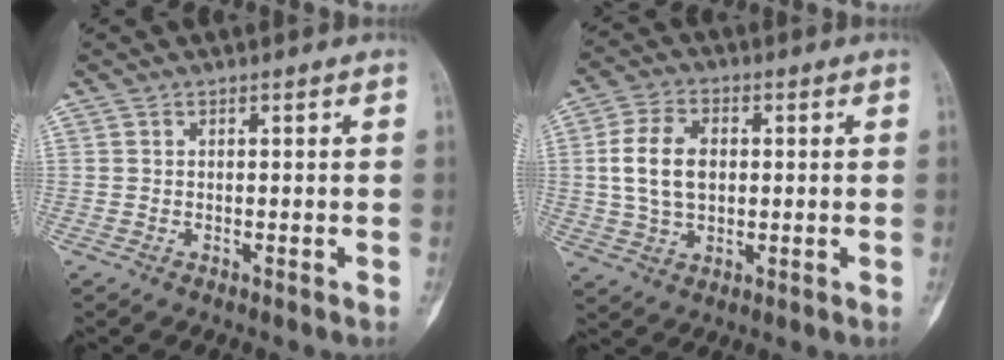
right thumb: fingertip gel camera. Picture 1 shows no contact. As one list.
[{"total": 9.8, "force": [0.8, 6.5, 7.2], "torque": [-0.130, 0.008, 0.017]}]